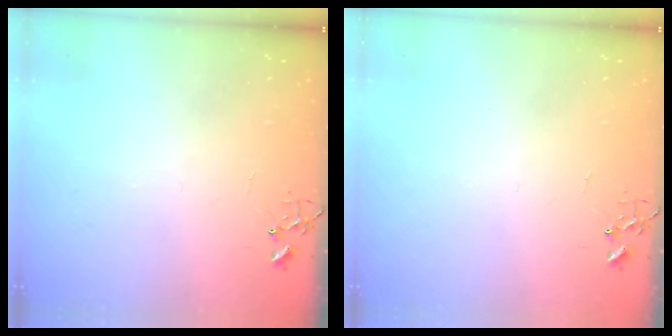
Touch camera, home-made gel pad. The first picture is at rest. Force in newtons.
{"total": 0.0}